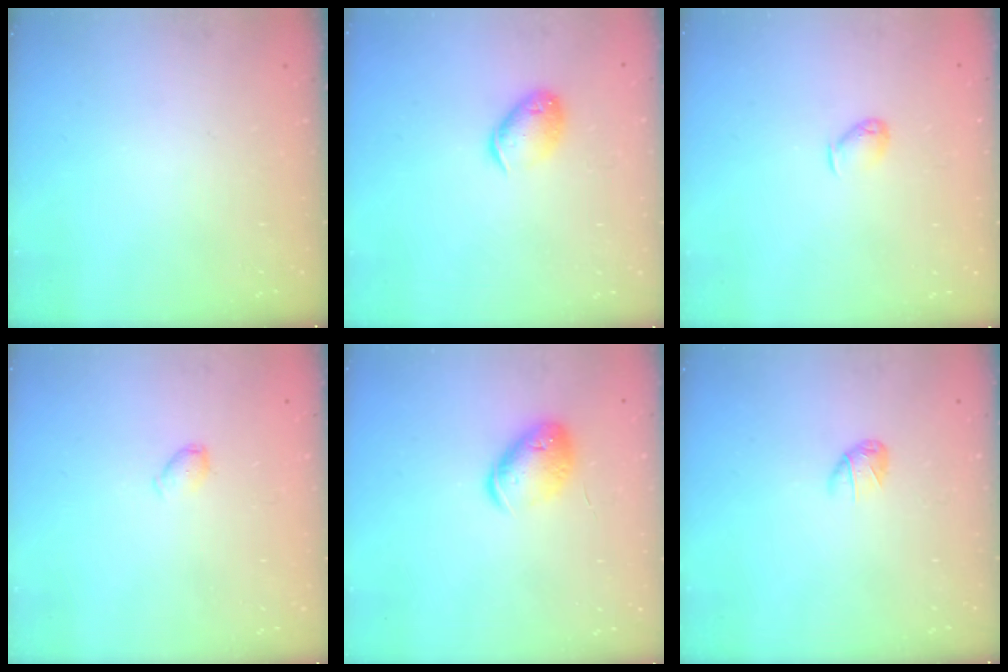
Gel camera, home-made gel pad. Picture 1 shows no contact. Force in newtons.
{"total": 10.7, "press": 10.6, "slide": 1.6}
{"total": 4.1, "press": 4.0, "slide": 0.9}
{"total": 4.9, "press": 4.9, "slide": 0.8}
{"total": 12.4, "press": 12.3, "slide": 1.1}
{"total": 5.8, "press": 5.5, "slide": 1.9}